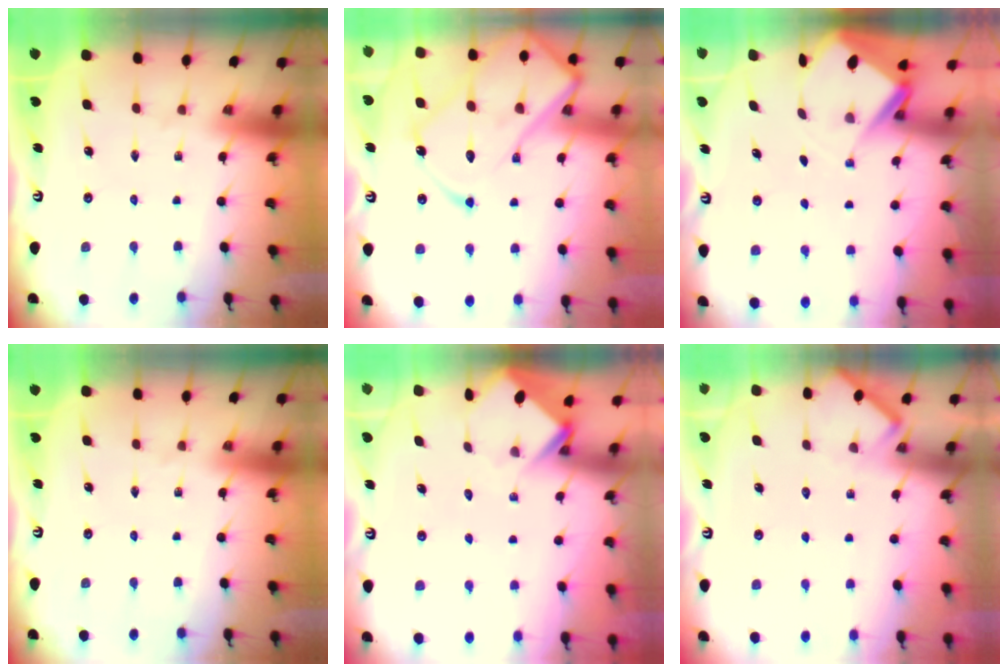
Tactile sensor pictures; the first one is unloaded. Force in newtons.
{"total": 19.5, "press": 19.4, "slide": 1.8}
{"total": 4.7, "press": 4.7, "slide": 0.3}
{"total": 0.0}
{"total": 3.8, "press": 3.8, "slide": 0.2}
{"total": 5.2, "press": 5.2, "slide": 0.6}